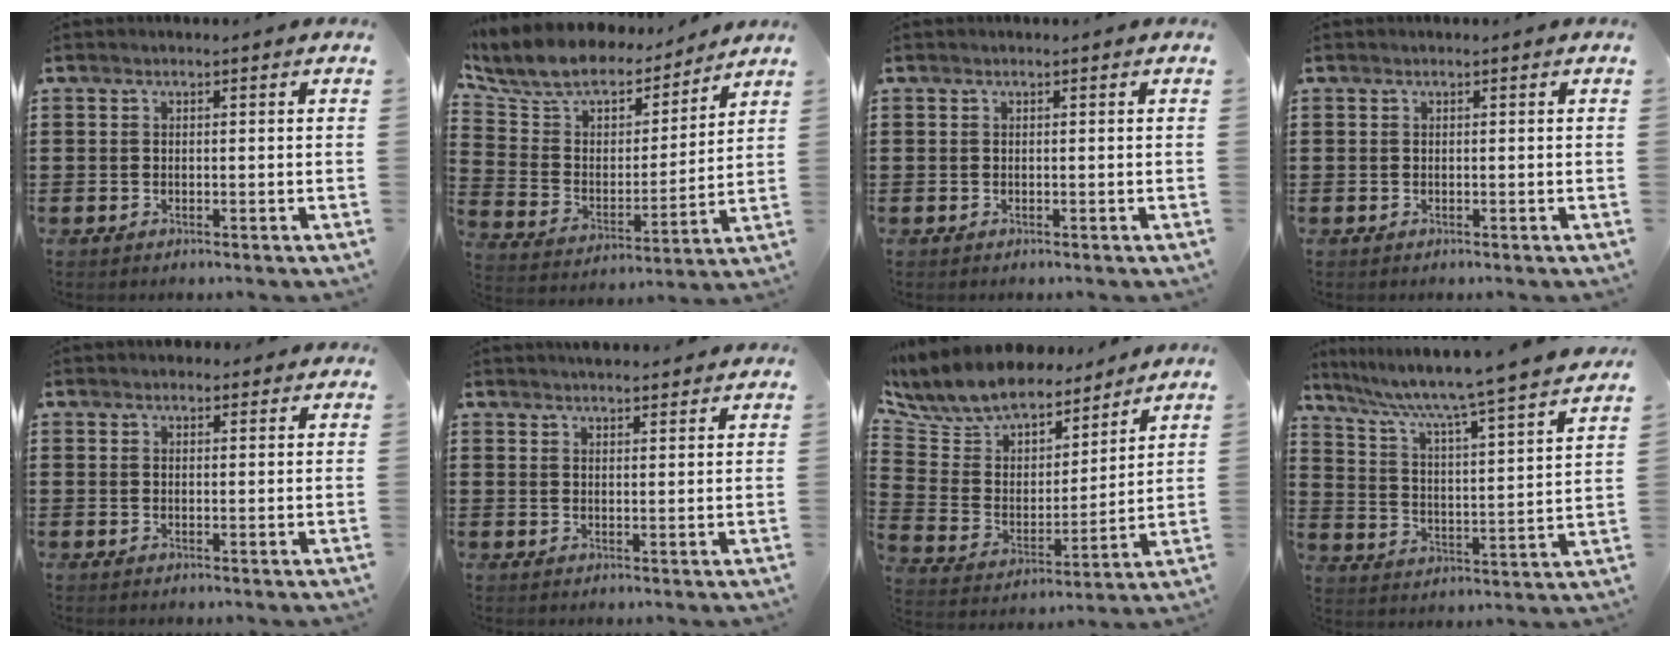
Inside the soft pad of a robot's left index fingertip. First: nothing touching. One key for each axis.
{"total": 8.4, "fx": 7.3, "fy": 3.3, "fz": 2.5, "tx": -0.091, "ty": -0.046, "tz": 0.125}
{"total": 0.0}
{"total": 0.0}
{"total": 1.8, "fx": 1.7, "fy": 0.7, "fz": 0.3, "tx": 0.000, "ty": 0.002, "tz": 0.030}
{"total": 2.6, "fx": 2.6, "fy": 0.0, "fz": 0.1, "tx": -0.009, "ty": -0.002, "tz": 0.050}
{"total": 8.8, "fx": 8.0, "fy": 3.2, "fz": 1.8, "tx": -0.082, "ty": -0.056, "tz": 0.142}
{"total": 6.7, "fx": 5.8, "fy": -0.9, "fz": 3.3, "tx": -0.092, "ty": -0.053, "tz": 0.085}